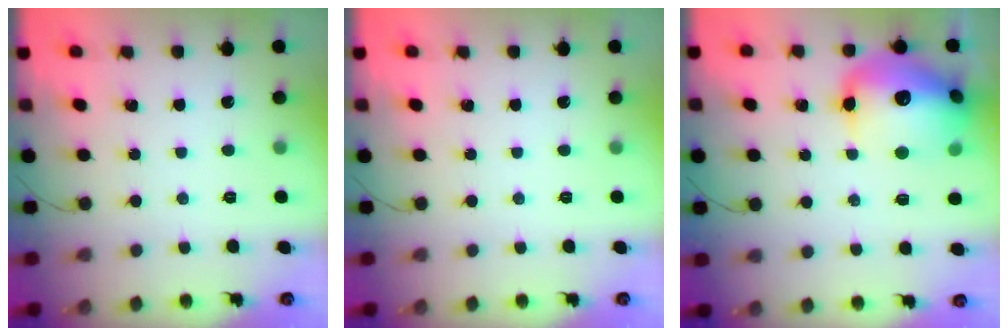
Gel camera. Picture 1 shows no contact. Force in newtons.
{"total": 0.0}
{"total": 20.7, "press": 20.5, "slide": 3.3}